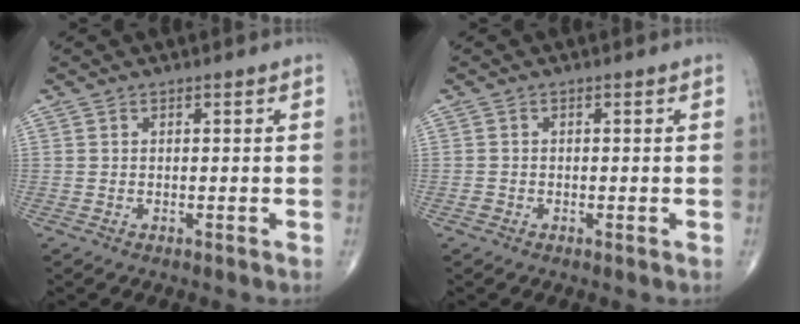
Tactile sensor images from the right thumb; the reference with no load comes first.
{"total": 0.8, "force": [-0.4, 0.6, 0.3], "torque": [-0.005, 0.000, -0.010]}